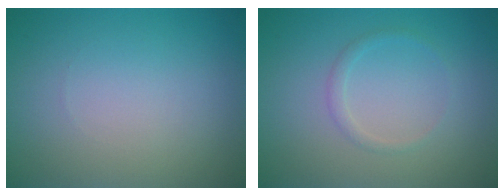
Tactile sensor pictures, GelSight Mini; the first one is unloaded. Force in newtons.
{"total": 1.0, "press": 1.0, "slide": 0.0}